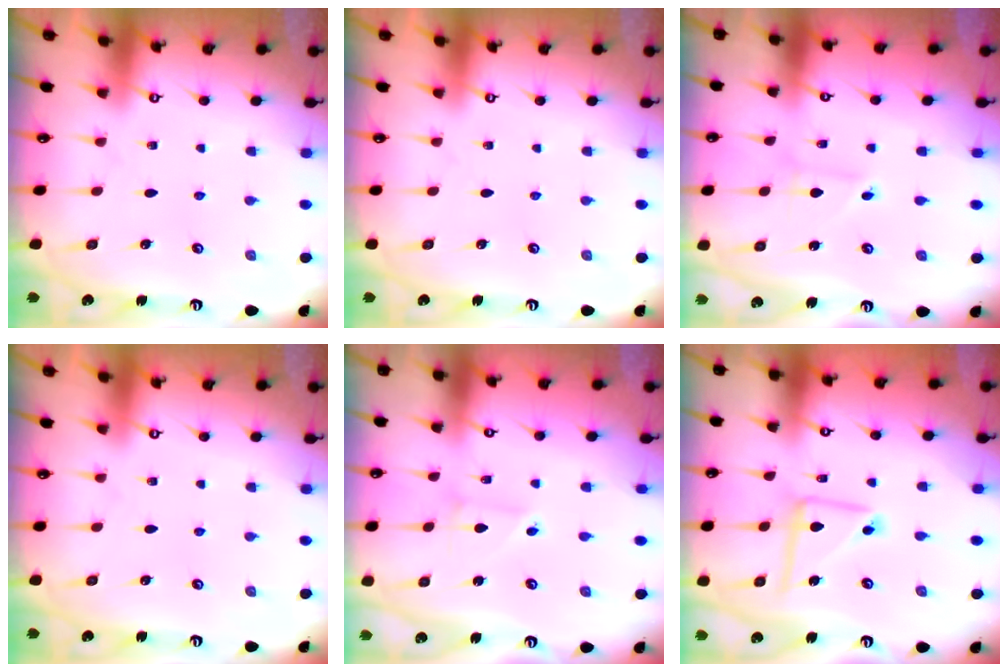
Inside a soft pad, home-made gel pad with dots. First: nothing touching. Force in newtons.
{"total": 0.0}
{"total": 1.0, "press": 1.0, "slide": 0.1}
{"total": 0.0}
{"total": 2.4, "press": 2.4, "slide": 0.2}
{"total": 9.1, "press": 9.1, "slide": 0.8}